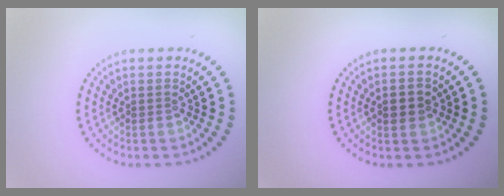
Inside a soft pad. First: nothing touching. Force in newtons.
{"total": 1.7, "press": 1.7, "slide": 0.3}